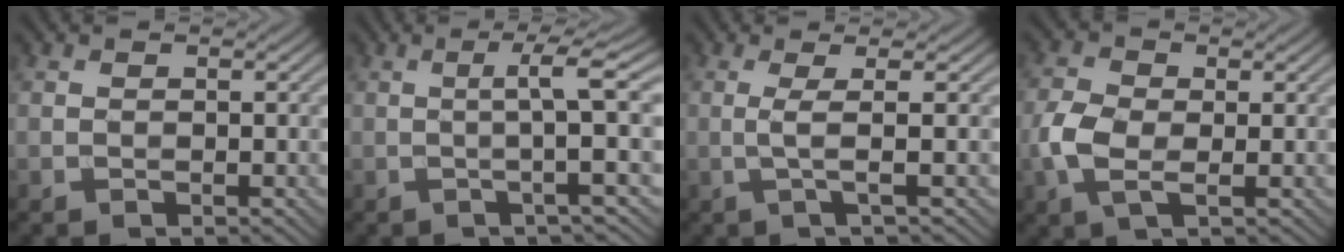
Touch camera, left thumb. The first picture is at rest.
{"total": 5.5, "force": [0.0, 0.0, 5.5], "torque": [-0.098, 0.013, -0.007]}
{"total": 2.8, "force": [0.2, 0.2, 2.8], "torque": [-0.057, 0.004, -0.006]}
{"total": 5.1, "force": [-0.8, 3.0, 4.1], "torque": [-0.108, -0.005, -0.021]}